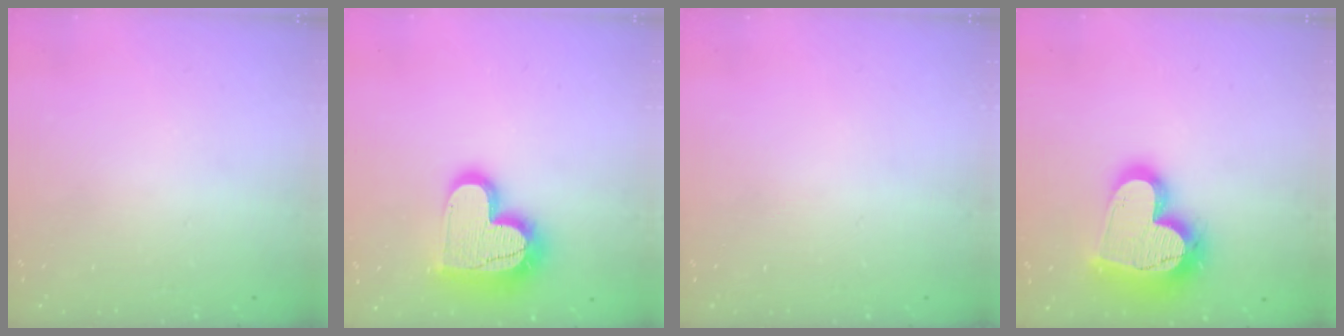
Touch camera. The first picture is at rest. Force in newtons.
{"total": 19.2, "press": 19.1, "slide": 1.6}
{"total": 0.0}
{"total": 22.4, "press": 22.3, "slide": 1.9}